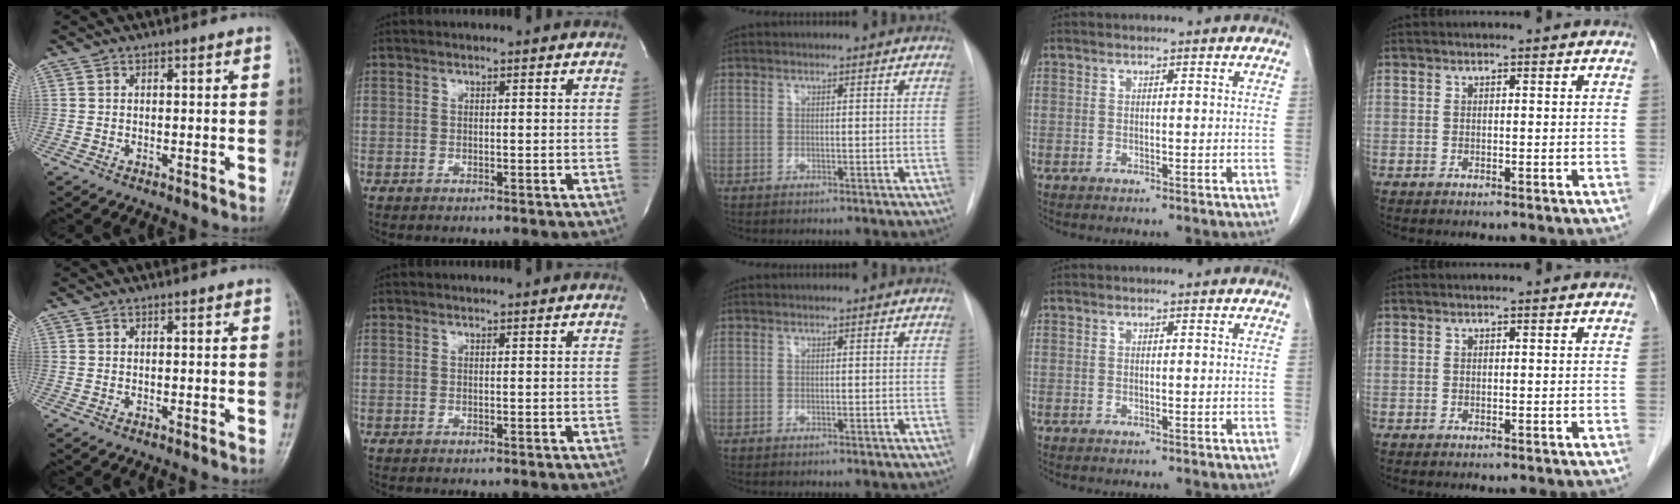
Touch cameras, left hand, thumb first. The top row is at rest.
{}